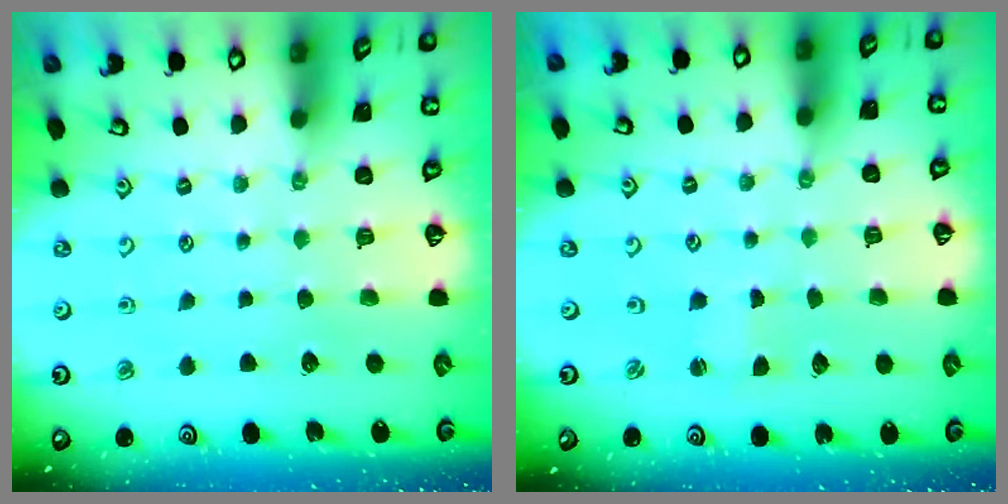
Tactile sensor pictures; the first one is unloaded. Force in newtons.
{"total": 1.1, "press": 1.1, "slide": 0.1}